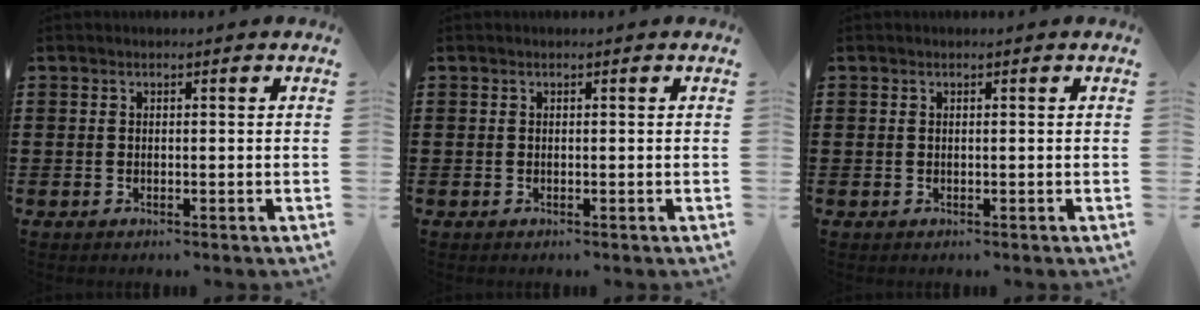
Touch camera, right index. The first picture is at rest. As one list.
[{"total": 0.0}, {"total": 0.0}]